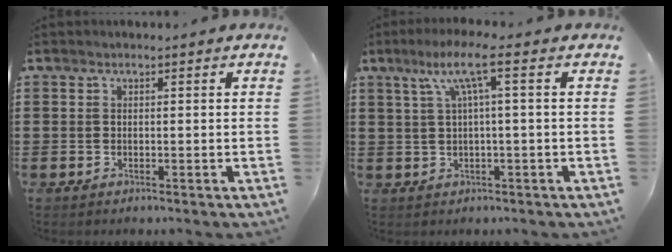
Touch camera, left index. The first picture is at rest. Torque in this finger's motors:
{"motor_torque": [1.33, -0.81, 0.24, 0.13]}